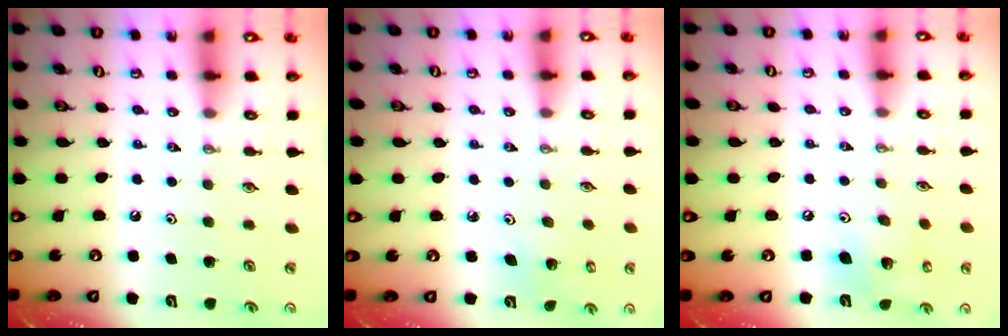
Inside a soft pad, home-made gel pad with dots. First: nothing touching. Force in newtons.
{"total": 2.2, "press": 2.2, "slide": 0.2}
{"total": 11.0, "press": 10.8, "slide": 1.6}